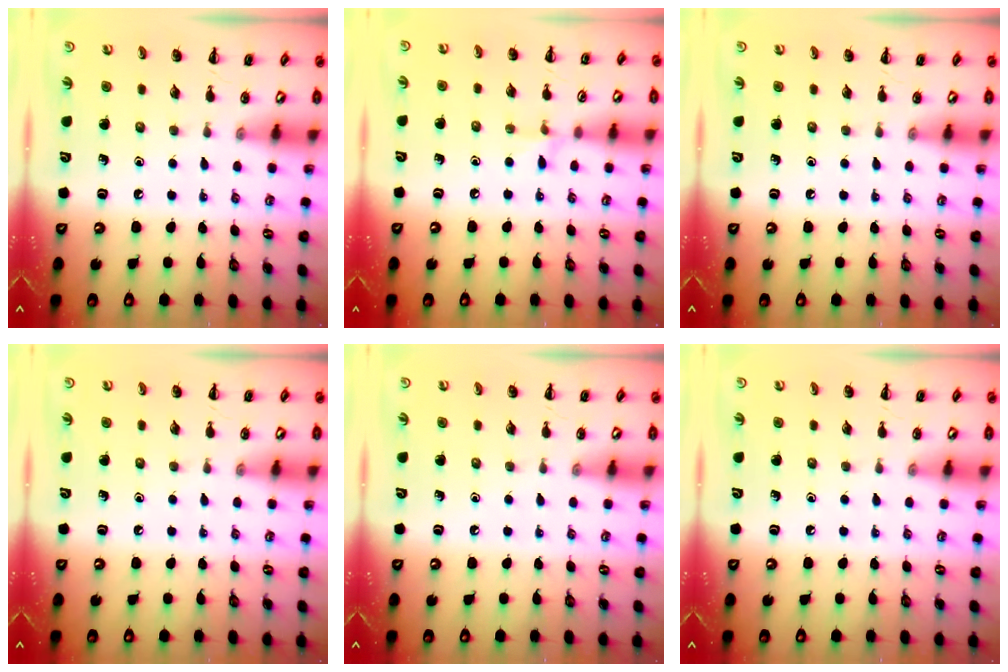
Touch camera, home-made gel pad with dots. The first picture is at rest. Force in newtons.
{"total": 4.4, "press": 4.1, "slide": 1.6}
{"total": 0.0}
{"total": 0.0}
{"total": 0.0}
{"total": 0.0}